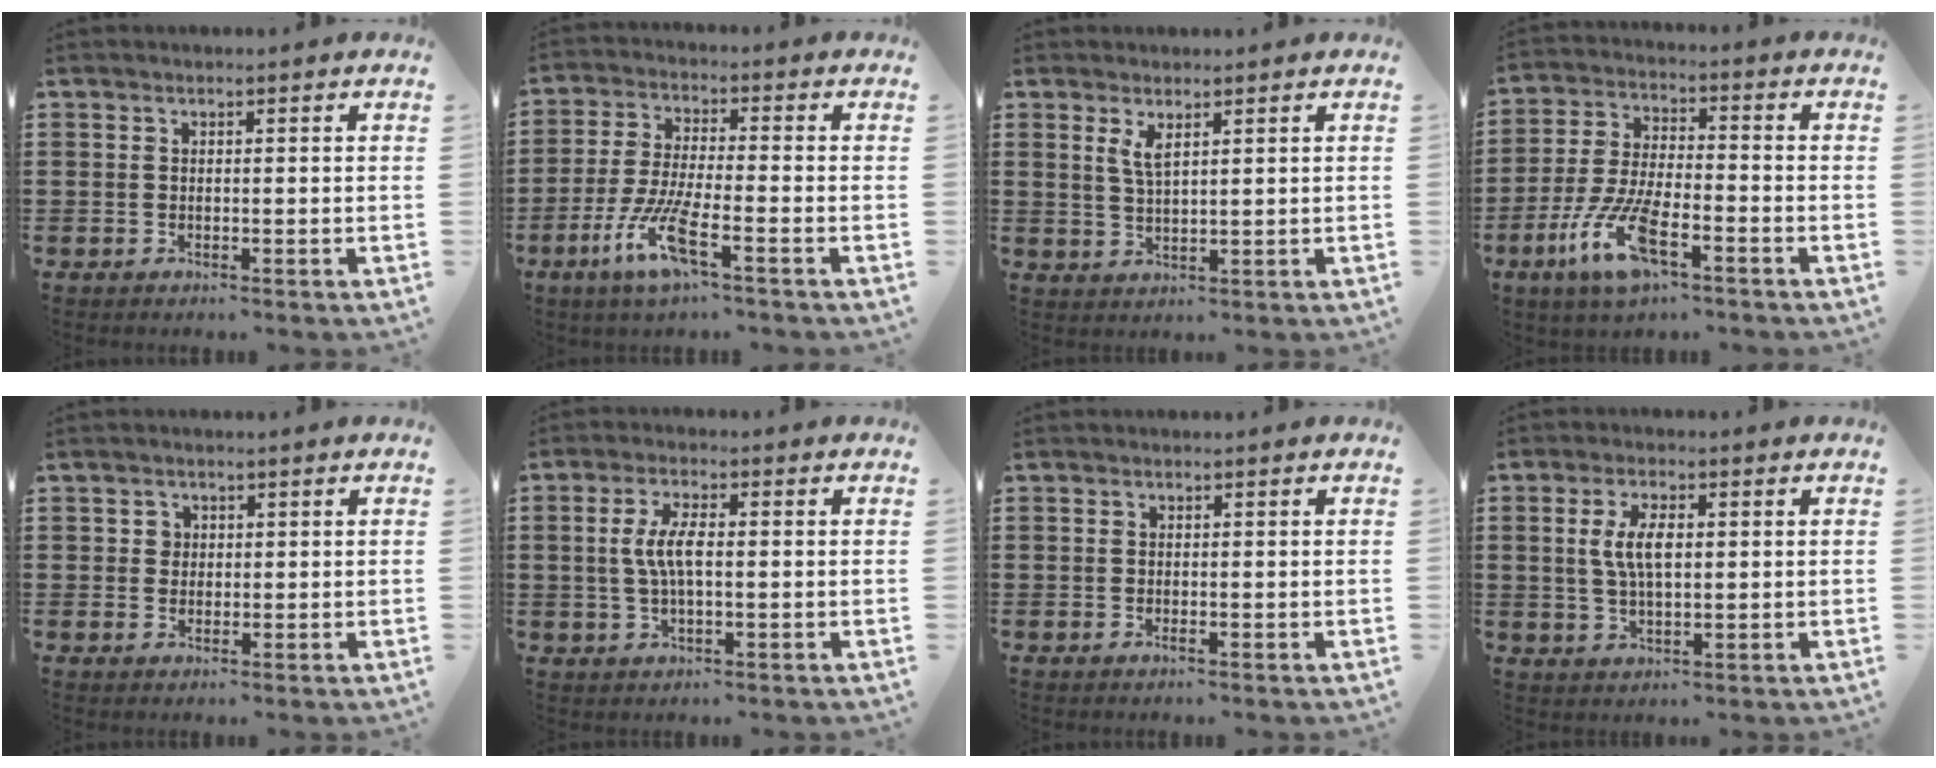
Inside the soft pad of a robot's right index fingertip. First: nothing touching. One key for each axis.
{"total": 8.6, "fx": -4.5, "fy": 1.4, "fz": 7.1, "tx": -0.168, "ty": -0.017, "tz": -0.089}
{"total": 2.8, "fx": 1.6, "fy": 0.8, "fz": 2.1, "tx": -0.046, "ty": 0.003, "tz": 0.027}
{"total": 10.5, "fx": -5.4, "fy": 3.1, "fz": 8.5, "tx": -0.200, "ty": -0.011, "tz": -0.105}
{"total": 1.6, "fx": 0.4, "fy": 1.5, "fz": 0.4, "tx": -0.014, "ty": 0.007, "tz": 0.008}
{"total": 5.3, "fx": 0.0, "fy": 1.7, "fz": 5.0, "tx": -0.107, "ty": 0.000, "tz": -0.007}
{"total": 0.5, "fx": -0.2, "fy": 0.0, "fz": 0.5, "tx": -0.008, "ty": -0.003, "tz": -0.003}
{"total": 5.6, "fx": 0.7, "fy": 2.3, "fz": 5.0, "tx": -0.109, "ty": 0.007, "tz": 0.007}